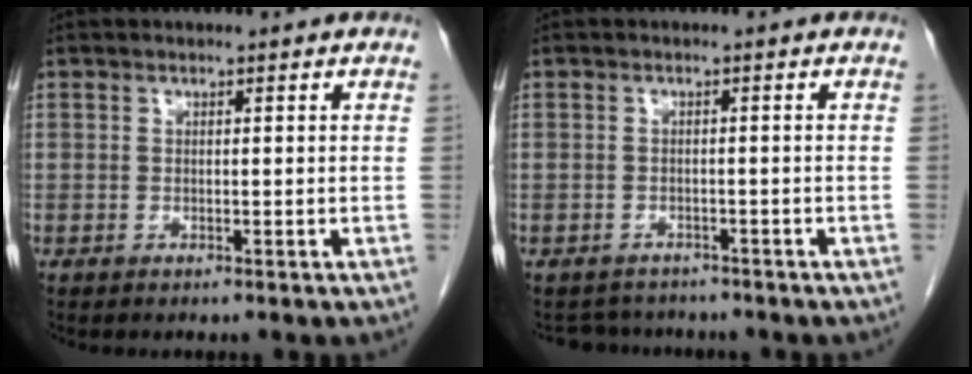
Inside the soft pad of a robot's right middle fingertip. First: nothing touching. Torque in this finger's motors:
{"motor_torque": [-0.28, -0.33, -0.10, -0.02]}